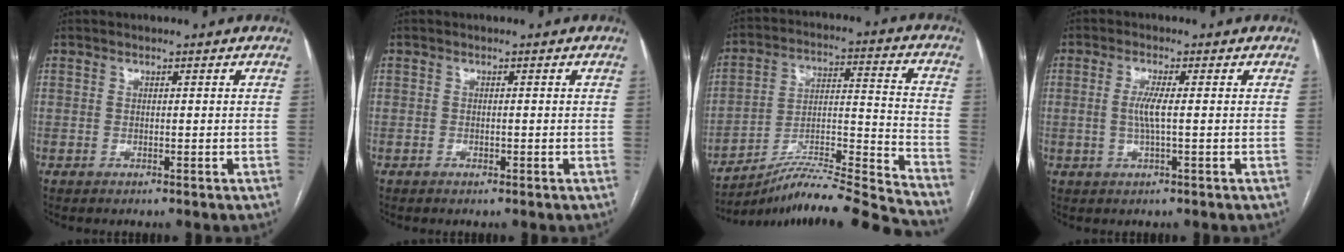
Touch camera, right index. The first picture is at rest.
{"total": 0.6, "force": [-0.3, 0.4, 0.3], "torque": [-0.005, 0.001, -0.002]}
{"total": 21.4, "force": [-19.8, -2.5, 7.9], "torque": [-0.119, 0.000, -0.319]}
{"total": 3.4, "force": [0.0, 0.3, 3.3], "torque": [-0.073, -0.001, 0.001]}